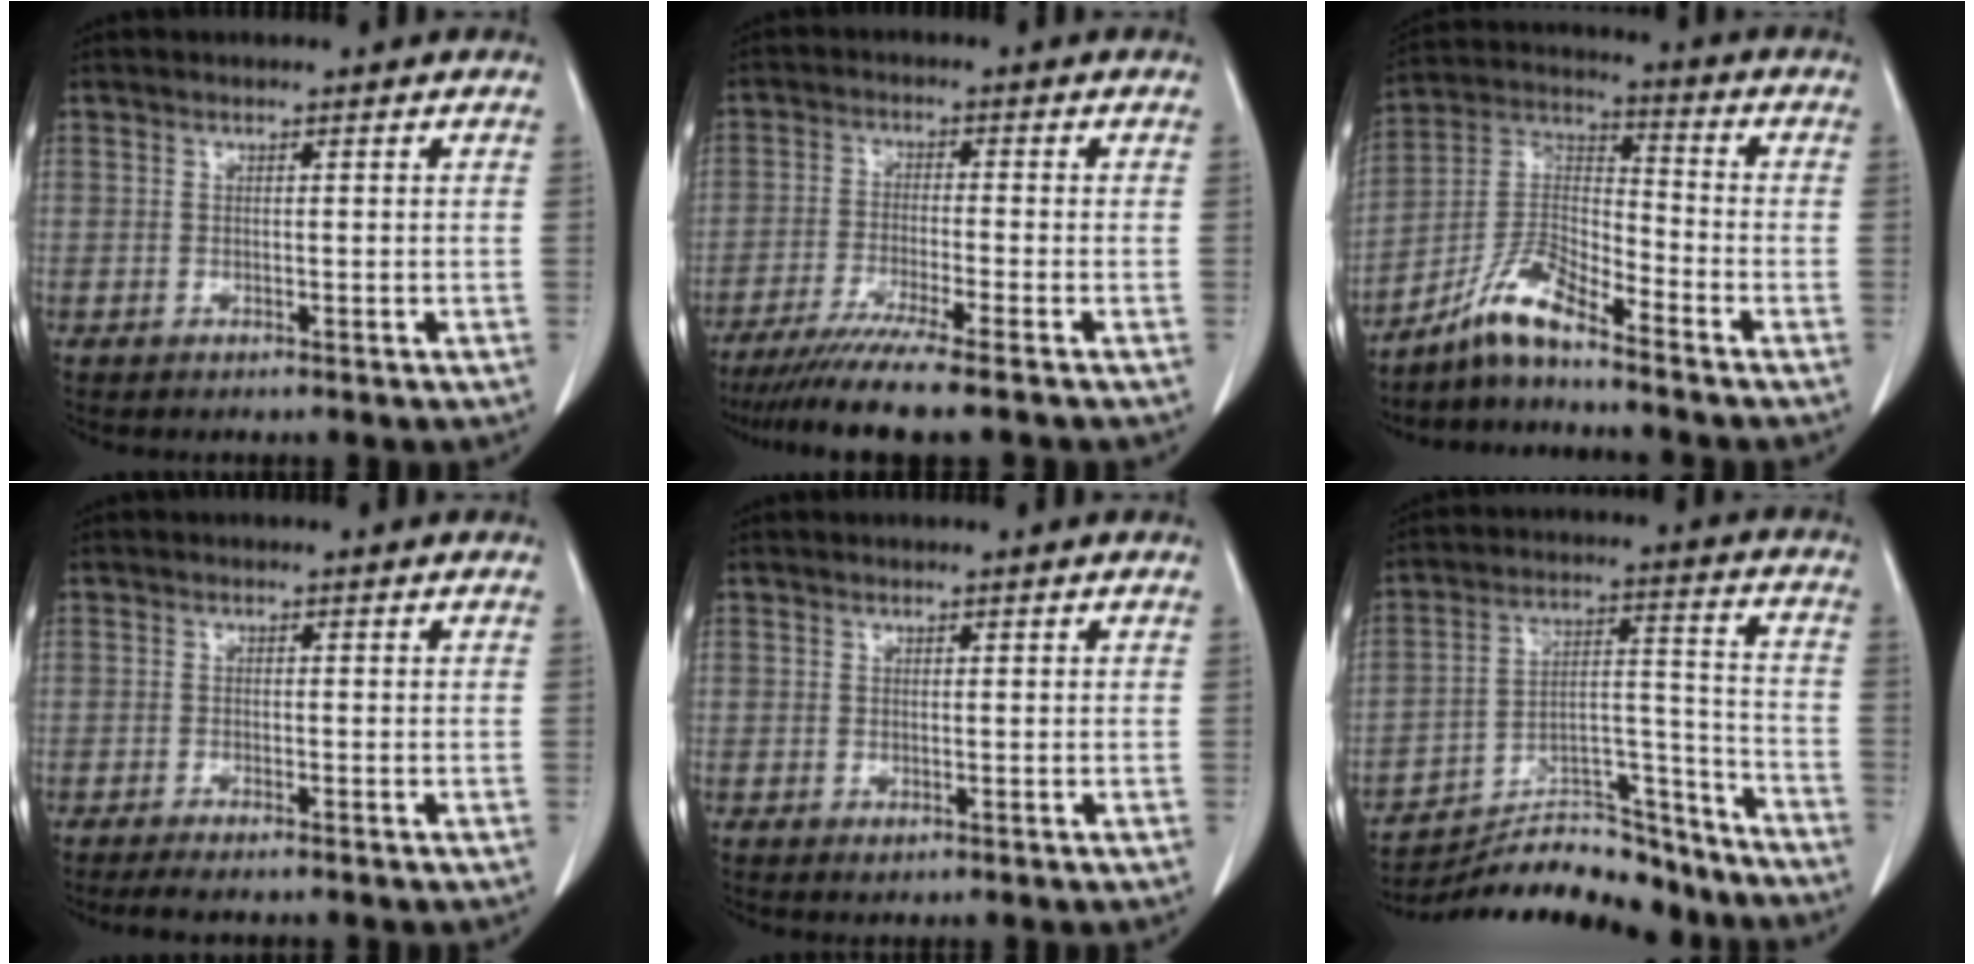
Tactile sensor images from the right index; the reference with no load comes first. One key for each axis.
{"total": 9.5, "fx": -7.7, "fy": -1.2, "fz": 5.4, "tx": -0.079, "ty": -0.031, "tz": -0.125}
{"total": 8.1, "fx": -6.8, "fy": 0.9, "fz": 4.2, "tx": -0.094, "ty": 0.013, "tz": -0.135}
{"total": 2.4, "fx": -2.0, "fy": 0.3, "fz": 1.2, "tx": -0.018, "ty": -0.005, "tz": -0.030}
{"total": 0.7, "fx": 0.0, "fy": 0.6, "fz": 0.2, "tx": 0.000, "ty": 0.001, "tz": 0.001}
{"total": 19.9, "fx": -18.8, "fy": 4.2, "fz": 5.3, "tx": -0.106, "ty": 0.033, "tz": -0.295}